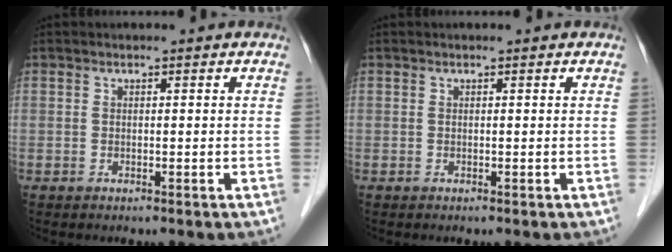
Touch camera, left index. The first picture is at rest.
{"total": 0.0}